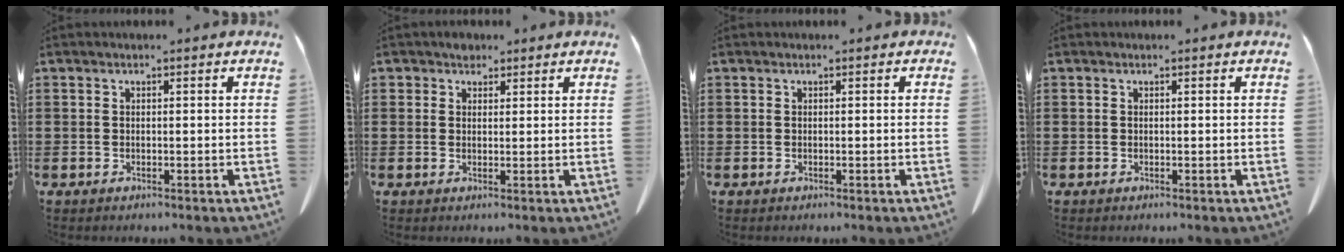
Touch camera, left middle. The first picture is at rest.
{"total": 2.0, "force": [1.6, 1.2, 0.4], "torque": [-0.013, 0.005, 0.031]}
{"total": 0.0}
{"total": 0.0}